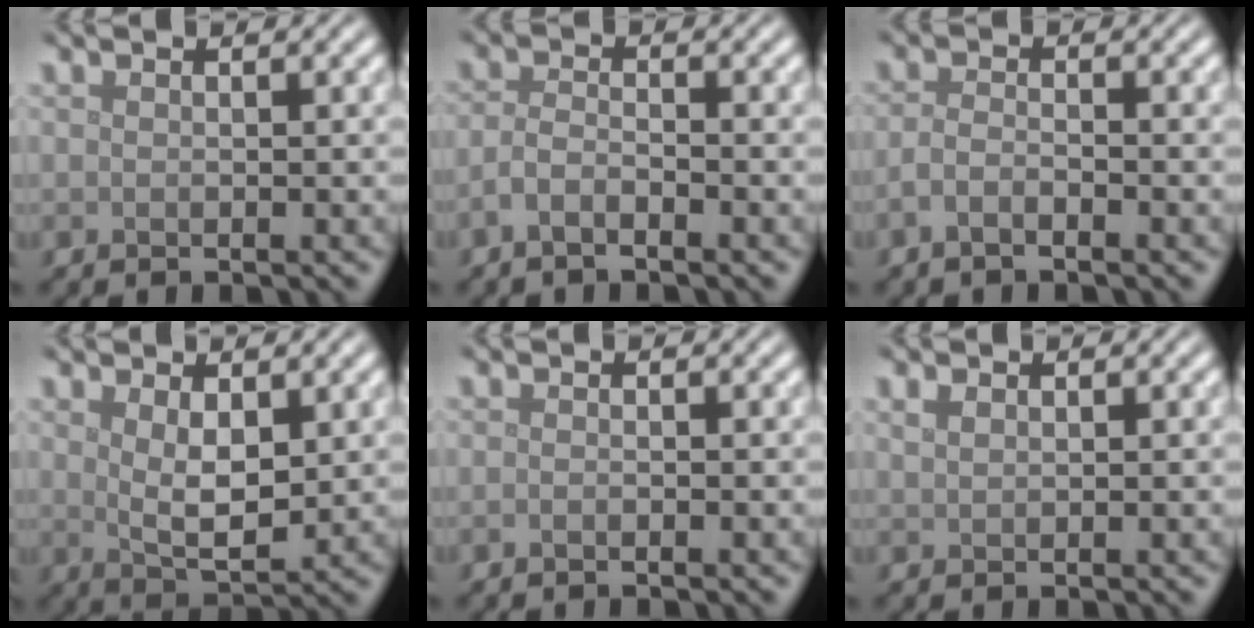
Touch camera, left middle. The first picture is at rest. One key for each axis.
{"total": 1.9, "fx": -1.3, "fy": 0.6, "fz": 1.3, "tx": -0.027, "ty": 0.003, "tz": -0.033}
{"total": 1.5, "fx": -1.0, "fy": 0.4, "fz": 1.0, "tx": -0.022, "ty": 0.001, "tz": -0.025}
{"total": 3.5, "fx": 1.0, "fy": 1.5, "fz": 3.0, "tx": -0.061, "ty": -0.007, "tz": 0.023}
{"total": 0.5, "fx": -0.4, "fy": 0.1, "fz": 0.4, "tx": -0.007, "ty": -0.002, "tz": -0.008}
{"total": 0.8, "fx": 0.5, "fy": 0.5, "fz": 0.5, "tx": -0.012, "ty": 0.000, "tz": 0.012}